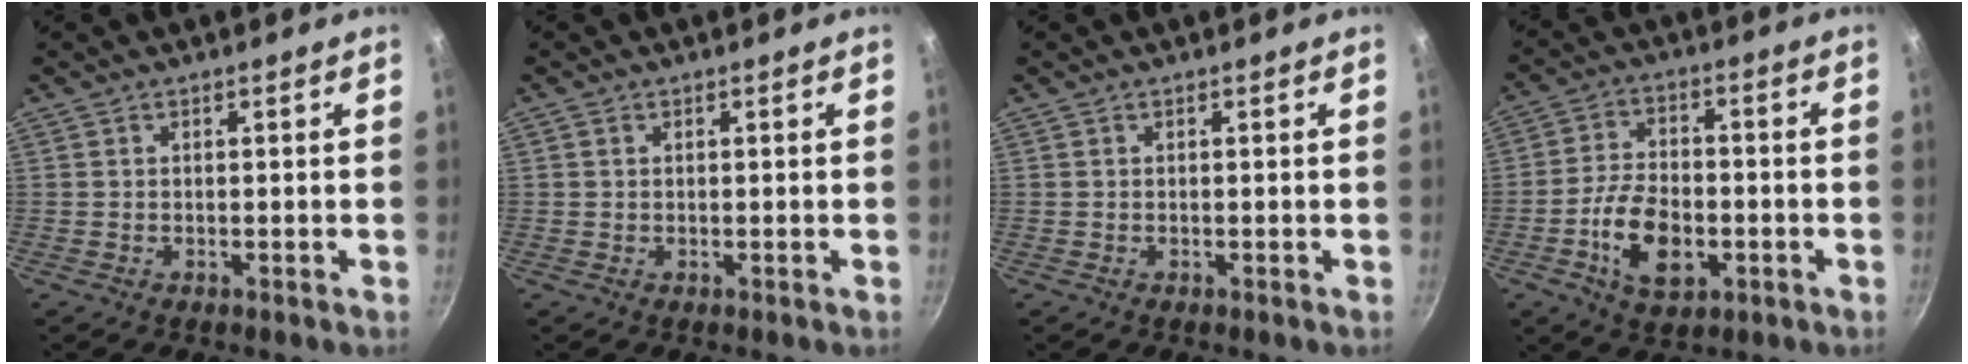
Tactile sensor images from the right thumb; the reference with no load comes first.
{"total": 0.6, "force": [0.3, 0.5, 0.2], "torque": [-0.002, 0.001, 0.003]}
{"total": 0.0}
{"total": 11.4, "force": [-3.5, 6.6, 8.6], "torque": [-0.146, 0.018, -0.062]}